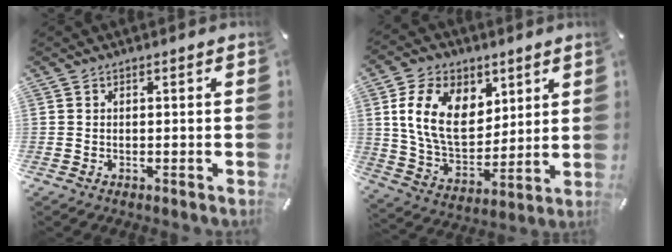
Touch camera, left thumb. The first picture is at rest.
{"total": 16.0, "force": [5.5, 11.4, 9.8], "torque": [-0.187, -0.009, 0.102]}